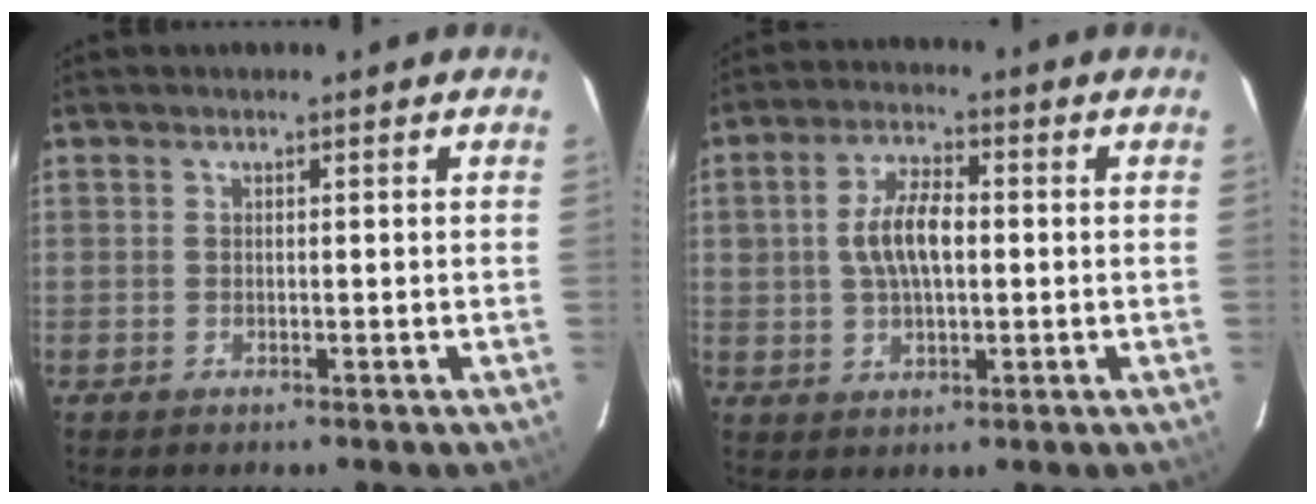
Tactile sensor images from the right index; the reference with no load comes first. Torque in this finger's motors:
{"motor_torque": [0.34, -0.02, 0.26, 0.13]}